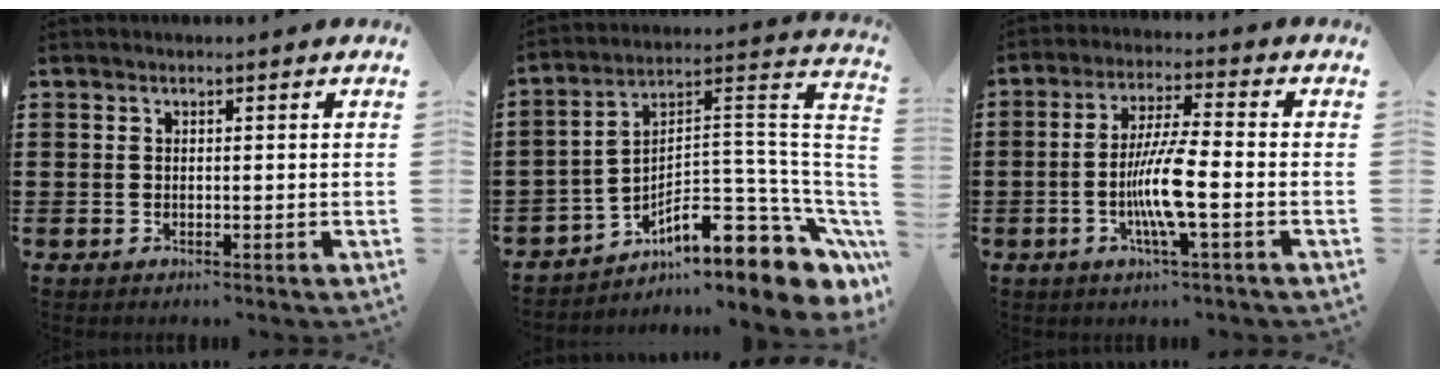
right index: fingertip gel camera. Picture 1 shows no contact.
{"total": 11.4, "force": [-6.2, 4.4, 8.4], "torque": [-0.105, -0.013, -0.113]}
{"total": 8.3, "force": [-2.3, 1.1, 7.9], "torque": [-0.159, -0.010, -0.049]}